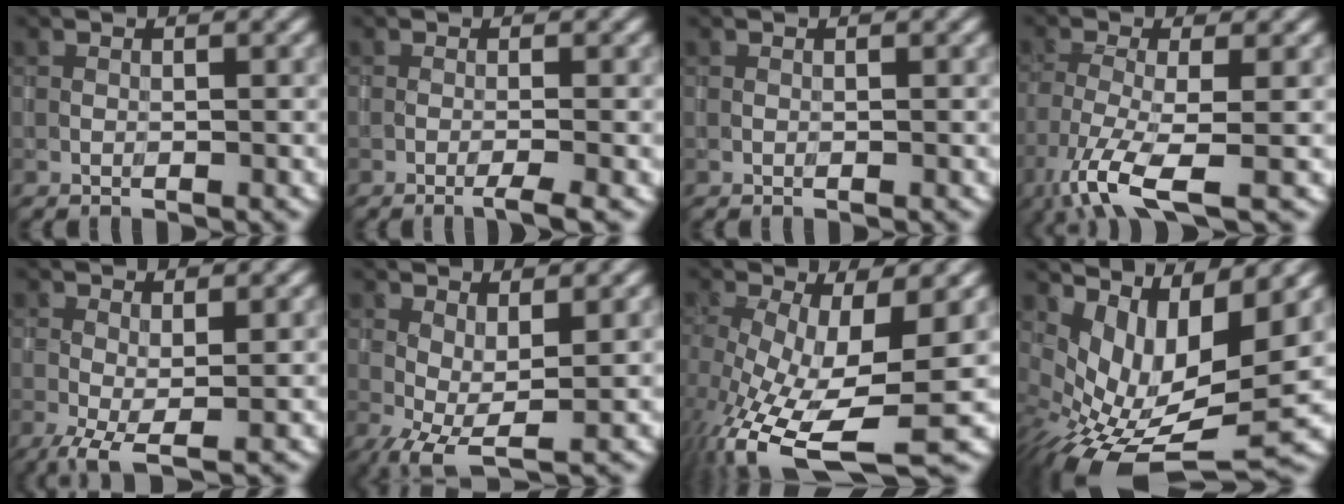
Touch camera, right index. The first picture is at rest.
{"total": 1.9, "force": [-1.0, 0.2, 1.6], "torque": [-0.021, 0.004, -0.023]}
{"total": 0.0}
{"total": 7.1, "force": [-3.9, 1.9, 5.6], "torque": [-0.122, -0.015, -0.082]}
{"total": 3.2, "force": [-1.0, 0.9, 2.9], "torque": [-0.064, -0.007, -0.021]}
{"total": 3.9, "force": [-0.7, 1.4, 3.6], "torque": [-0.075, 0.001, -0.015]}
{"total": 12.0, "force": [-3.5, 4.8, 10.4], "torque": [-0.206, -0.038, -0.051]}
{"total": 9.8, "force": [0.2, 5.0, 8.4], "torque": [-0.155, -0.019, 0.019]}